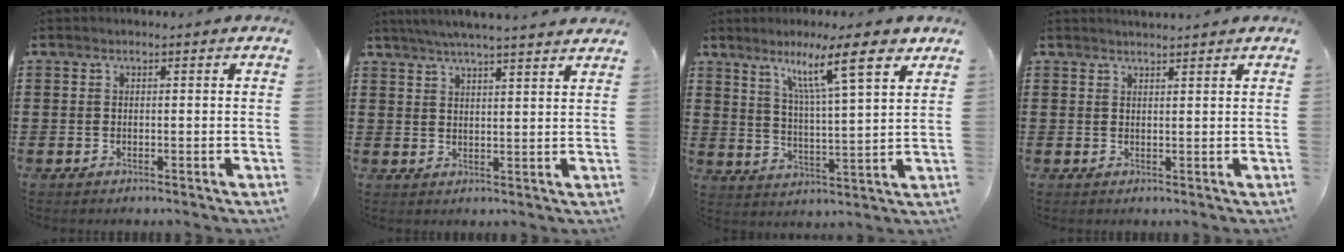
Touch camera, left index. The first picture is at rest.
{"total": 4.3, "force": [3.9, -0.7, 1.6], "torque": [-0.042, -0.014, 0.069]}
{"total": 11.2, "force": [7.0, 1.1, 8.6], "torque": [-0.152, -0.028, 0.109]}
{"total": 1.3, "force": [1.3, -0.2, 0.1], "torque": [-0.004, -0.001, 0.026]}